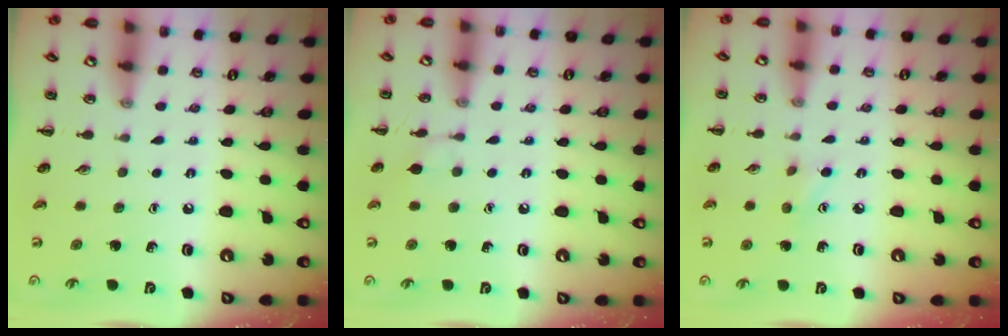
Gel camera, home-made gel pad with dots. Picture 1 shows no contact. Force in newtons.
{"total": 6.5, "press": 6.2, "slide": 1.9}
{"total": 3.4, "press": 3.3, "slide": 1.0}